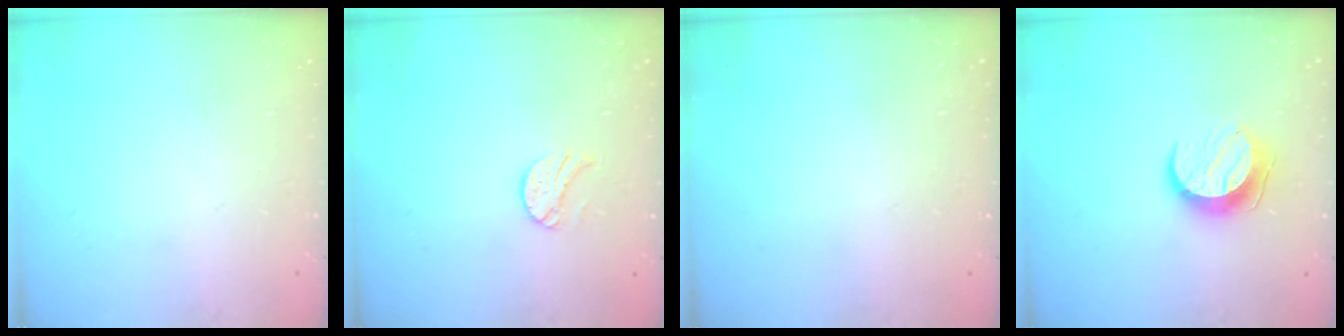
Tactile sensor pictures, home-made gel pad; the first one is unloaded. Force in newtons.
{"total": 9.2, "press": 9.2, "slide": 0.6}
{"total": 0.5, "press": 0.5, "slide": 0.1}
{"total": 9.4, "press": 9.4, "slide": 0.2}